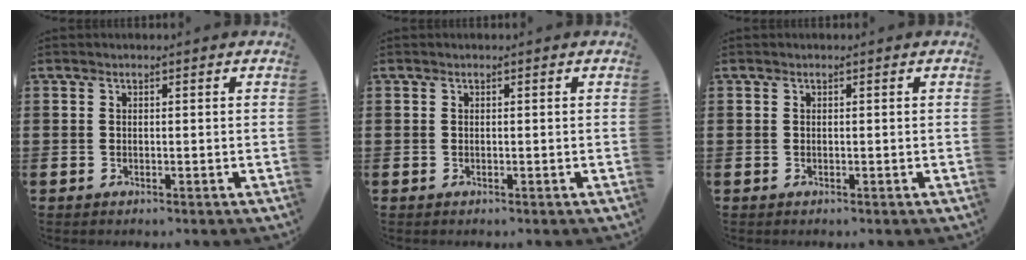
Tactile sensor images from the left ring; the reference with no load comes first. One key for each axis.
{"total": 0.0}
{"total": 0.0}